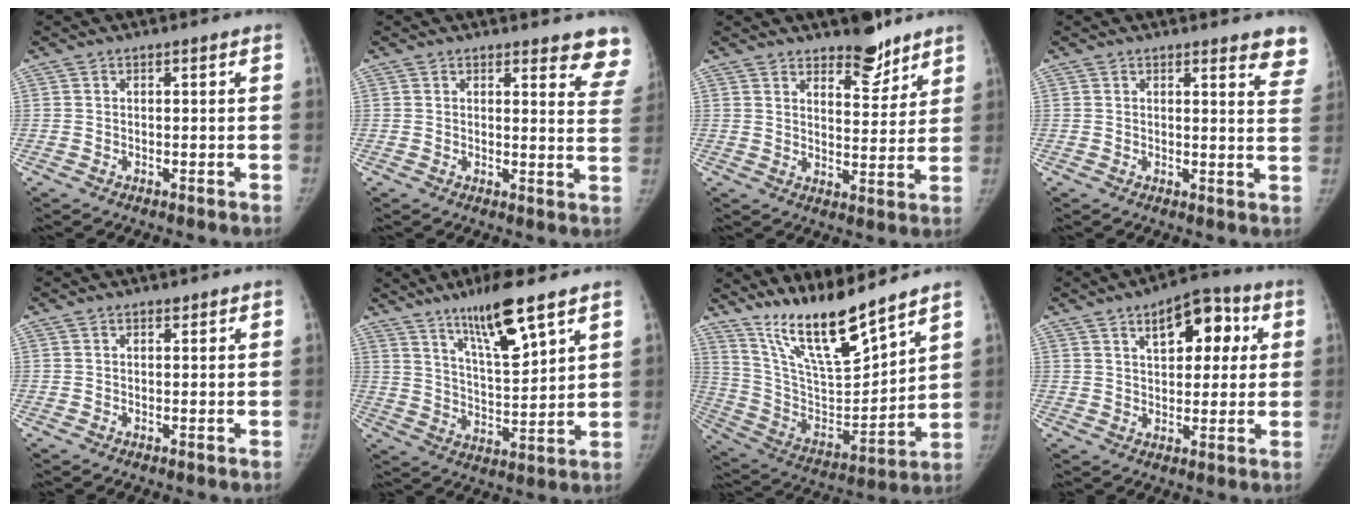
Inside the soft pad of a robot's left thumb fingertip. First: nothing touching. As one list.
[{"total": 9.0, "force": [8.4, 2.2, 2.7], "torque": [0.013, -0.057, 0.064]}, {"total": 8.0, "force": [6.2, 3.4, 3.8], "torque": [-0.020, -0.044, 0.094]}, {"total": 7.9, "force": [6.7, 1.9, 3.7], "torque": [-0.009, -0.036, 0.053]}, {"total": 0.8, "force": [0.6, 0.4, 0.3], "torque": [0.001, -0.002, 0.008]}, {"total": 13.1, "force": [8.4, 2.5, 9.7], "torque": [-0.154, -0.050, 0.153]}, {"total": 17.5, "force": [14.1, 2.9, 9.8], "torque": [-0.145, -0.084, 0.274]}, {"total": 11.5, "force": [4.4, 6.3, 8.6], "torque": [-0.079, 0.006, 0.060]}]